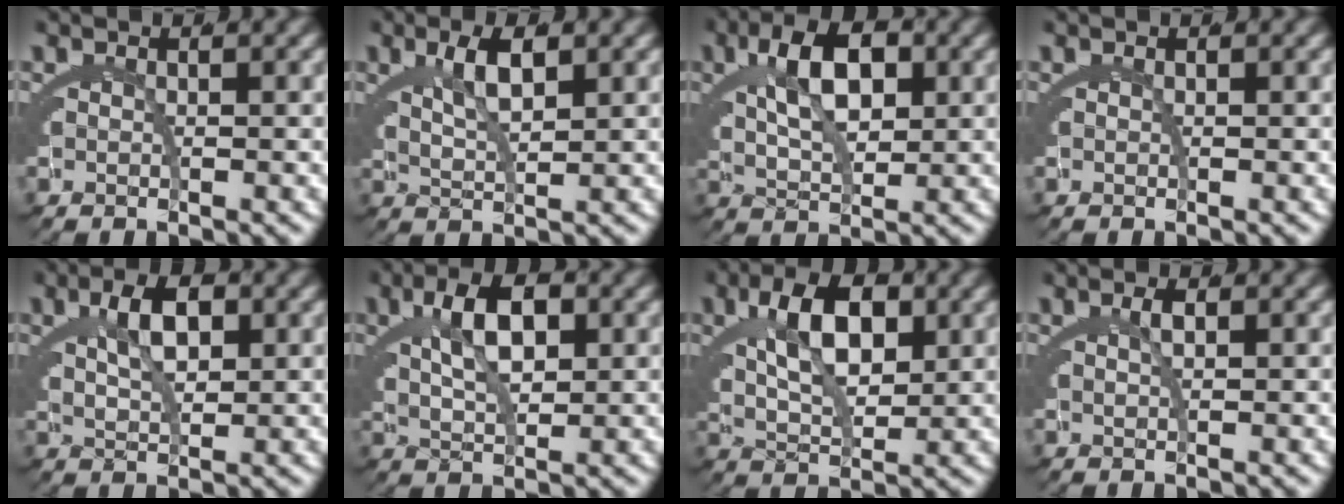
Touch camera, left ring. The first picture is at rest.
{"total": 3.4, "force": [1.1, 1.2, 3.0], "torque": [-0.057, -0.007, 0.029]}
{"total": 6.4, "force": [1.4, 3.4, 5.2], "torque": [-0.090, -0.004, 0.031]}
{"total": 0.0}
{"total": 3.9, "force": [1.1, 1.7, 3.3], "torque": [-0.057, -0.006, 0.027]}
{"total": 5.3, "force": [1.2, 2.5, 4.5], "torque": [-0.081, -0.003, 0.028]}
{"total": 6.6, "force": [1.4, 3.6, 5.3], "torque": [-0.093, -0.006, 0.029]}
{"total": 1.0, "force": [0.3, 0.0, 0.9], "torque": [-0.015, 0.002, 0.005]}